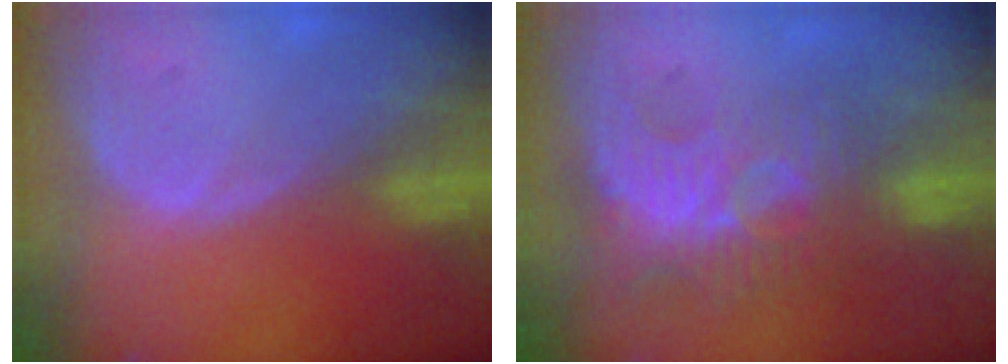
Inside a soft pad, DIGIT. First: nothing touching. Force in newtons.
{"total": 9.9, "press": 8.6, "slide": 5.0}